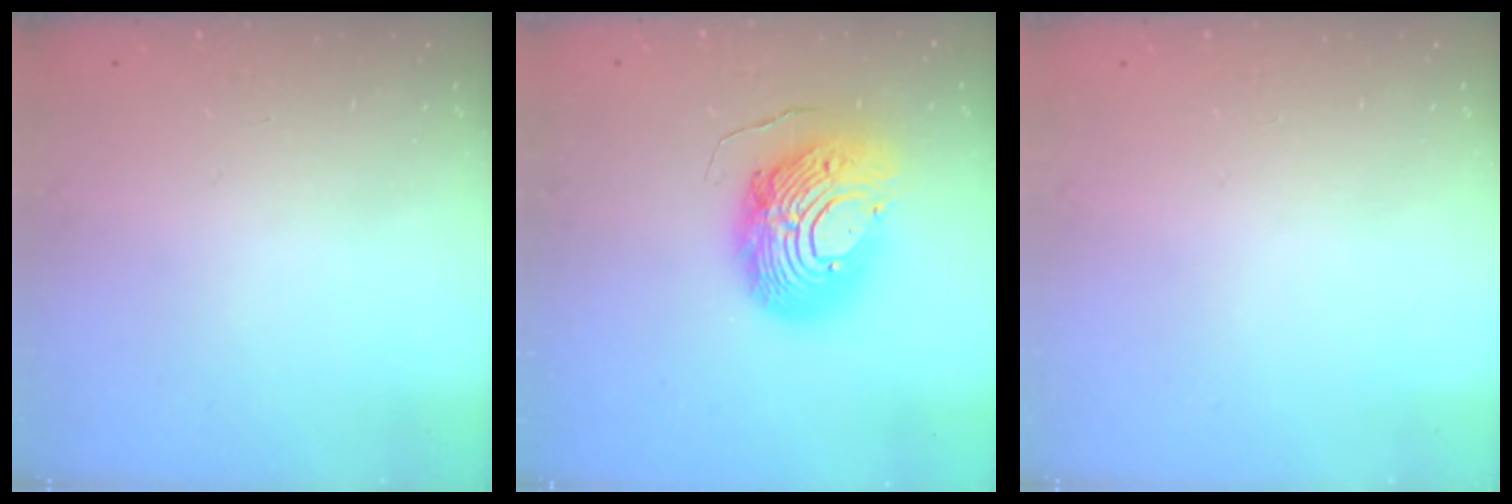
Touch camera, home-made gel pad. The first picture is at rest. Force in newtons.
{"total": 16.1, "press": 16.0, "slide": 1.4}
{"total": 0.0}